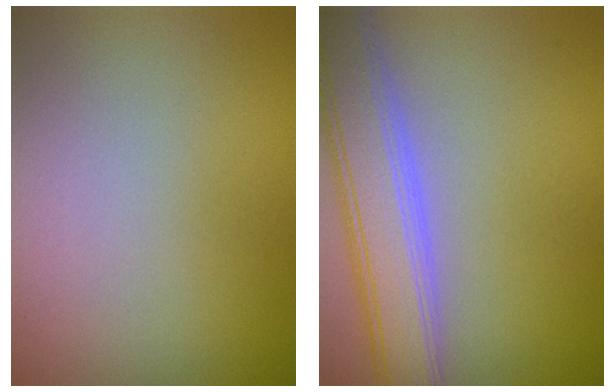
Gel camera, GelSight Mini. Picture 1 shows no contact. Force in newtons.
{"total": 6.8, "press": 6.8, "slide": 0.4}